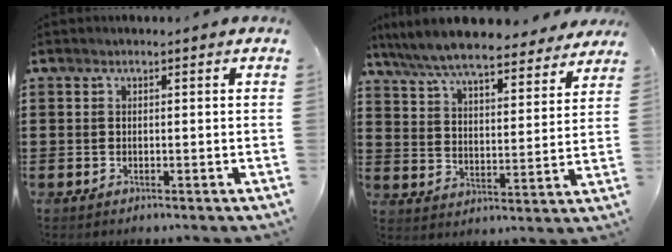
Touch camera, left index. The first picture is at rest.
{"total": 7.9, "force": [7.4, 0.7, 2.8], "torque": [-0.086, -0.040, 0.132]}